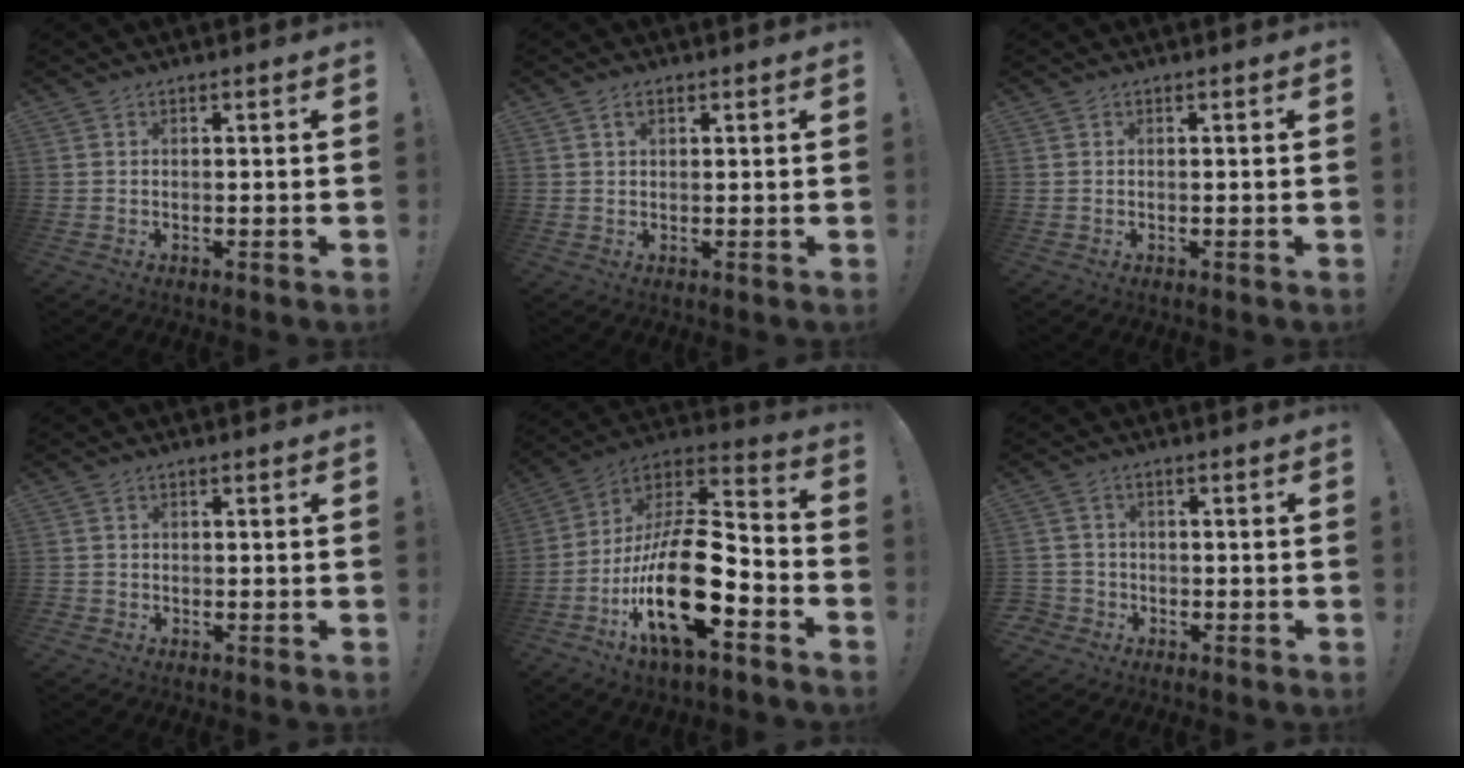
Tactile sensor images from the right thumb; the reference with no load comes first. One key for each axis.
{"total": 2.2, "fx": 1.2, "fy": 1.3, "fz": 1.3, "tx": -0.017, "ty": -0.001, "tz": 0.019}
{"total": 0.0}
{"total": 1.2, "fx": -0.7, "fy": 0.9, "fz": 0.2, "tx": -0.009, "ty": 0.005, "tz": -0.011}
{"total": 24.3, "fx": -7.7, "fy": 9.5, "fz": 21.0, "tx": -0.391, "ty": 0.034, "tz": -0.124}
{"total": 3.5, "fx": -1.1, "fy": 3.2, "fz": 0.9, "tx": -0.033, "ty": 0.009, "tz": -0.018}